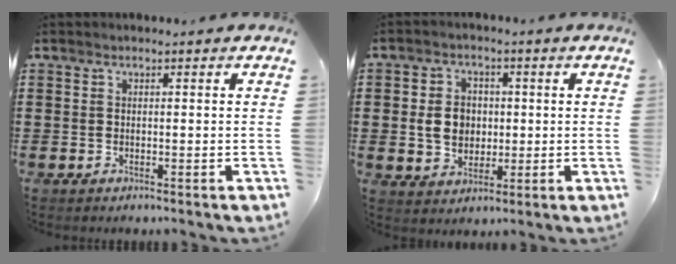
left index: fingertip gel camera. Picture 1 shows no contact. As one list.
[{"total": 5.8, "force": [0.1, 4.5, 3.6], "torque": [-0.080, 0.008, -0.003]}]